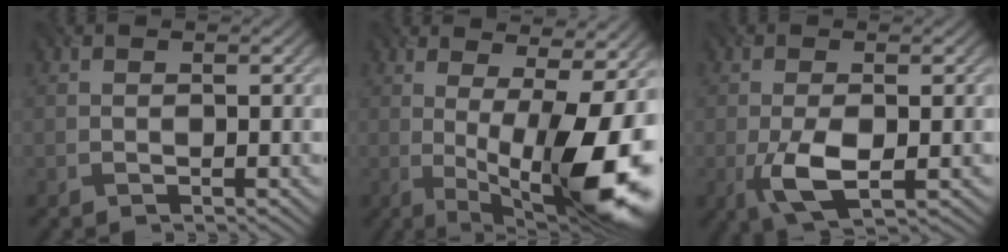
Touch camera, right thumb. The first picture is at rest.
{"total": 15.9, "force": [-0.8, 4.9, 15.1], "torque": [-0.212, -0.001, 0.000]}
{"total": 5.6, "force": [-1.4, 2.3, 4.9], "torque": [-0.104, -0.007, -0.025]}